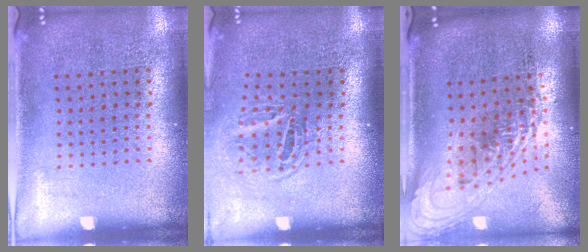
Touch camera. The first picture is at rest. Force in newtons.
{"total": 1.6, "press": 1.0, "slide": 1.2}
{"total": 2.2, "press": 1.6, "slide": 1.4}